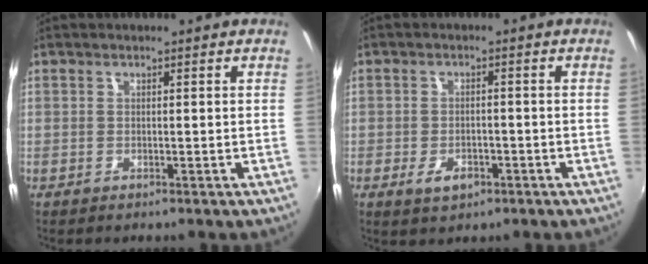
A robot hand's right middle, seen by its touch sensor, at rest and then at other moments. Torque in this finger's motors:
{"motor_torque": [0.53, -0.45, 0.07, 0.01]}